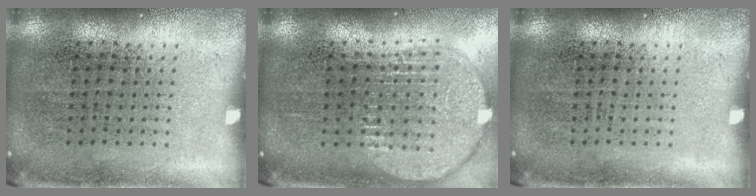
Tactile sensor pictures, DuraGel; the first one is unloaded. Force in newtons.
{"total": 2.0, "press": 1.7, "slide": 1.1}
{"total": 0.0}